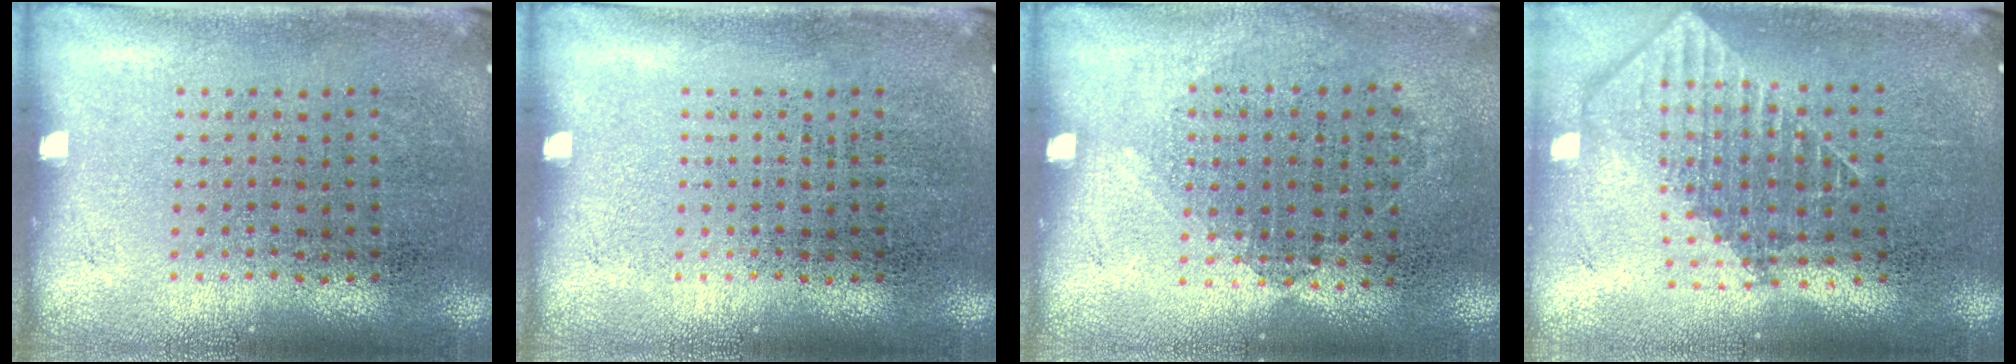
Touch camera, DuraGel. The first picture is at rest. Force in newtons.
{"total": 0.0}
{"total": 0.9, "press": 0.8, "slide": 0.4}
{"total": 1.9, "press": 1.5, "slide": 1.2}